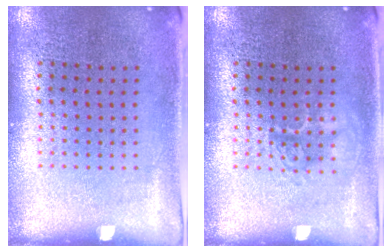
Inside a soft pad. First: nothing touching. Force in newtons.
{"total": 1.7, "press": 1.6, "slide": 0.3}